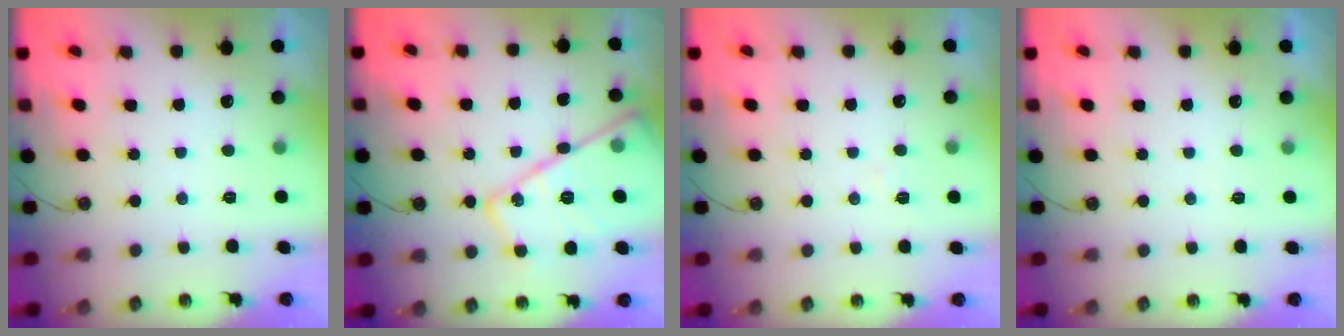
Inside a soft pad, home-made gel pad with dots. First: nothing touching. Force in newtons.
{"total": 21.5, "press": 21.4, "slide": 2.0}
{"total": 4.7, "press": 4.7, "slide": 0.5}
{"total": 2.7, "press": 2.7, "slide": 0.6}